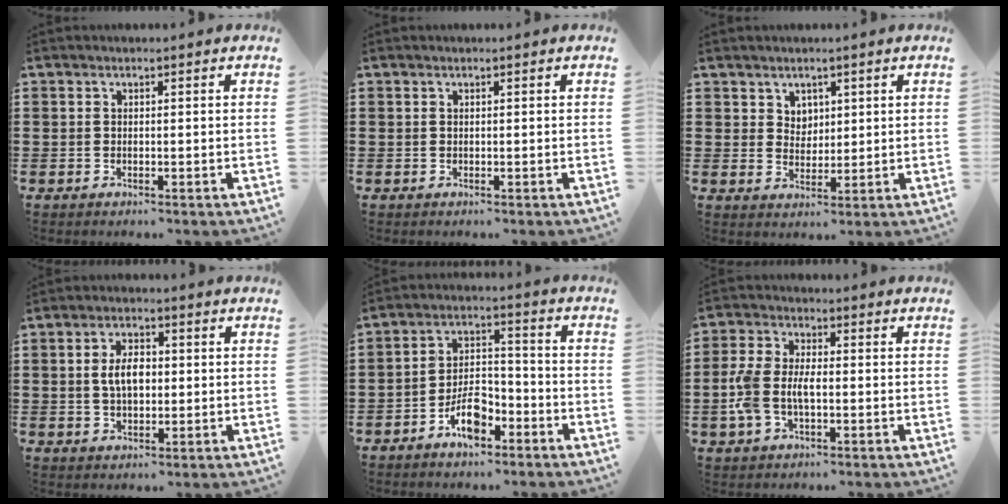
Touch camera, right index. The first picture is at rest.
{"total": 0.0}
{"total": 3.0, "force": [1.9, 2.3, 0.4], "torque": [-0.016, 0.011, 0.035]}
{"total": 5.0, "force": [0.2, 2.6, 4.2], "torque": [-0.084, 0.004, -0.003]}
{"total": 7.2, "force": [-4.5, 3.2, 4.7], "torque": [-0.091, 0.012, -0.083]}
{"total": 6.1, "force": [-1.0, 3.6, 4.9], "torque": [-0.130, -0.005, -0.029]}